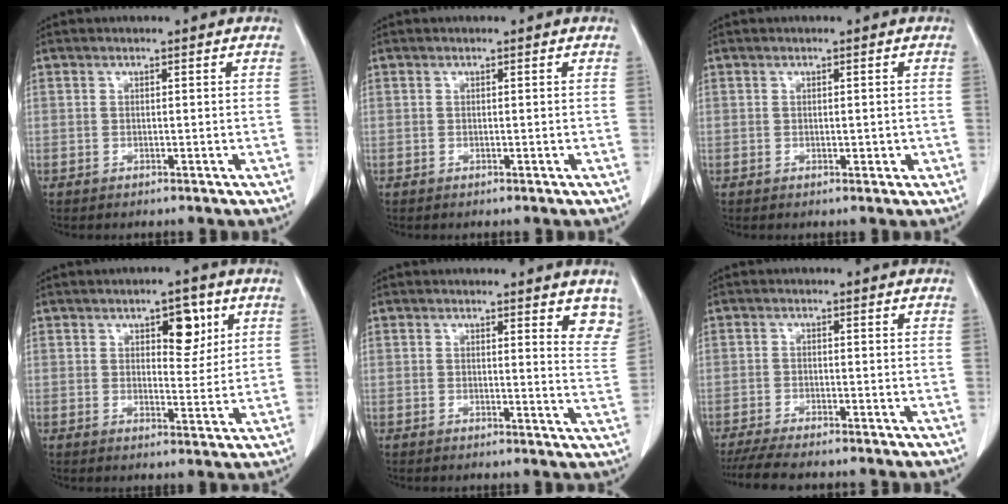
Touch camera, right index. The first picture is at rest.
{"total": 0.0}
{"total": 1.4, "force": [-0.2, 0.7, 1.2], "torque": [-0.016, 0.000, 0.001]}
{"total": 5.6, "force": [2.6, 2.5, 4.3], "torque": [-0.055, 0.002, 0.037]}
{"total": 6.3, "force": [5.3, 1.5, 3.1], "torque": [-0.022, -0.025, 0.038]}
{"total": 7.1, "force": [-6.2, 0.6, 3.5], "torque": [-0.053, -0.019, -0.102]}